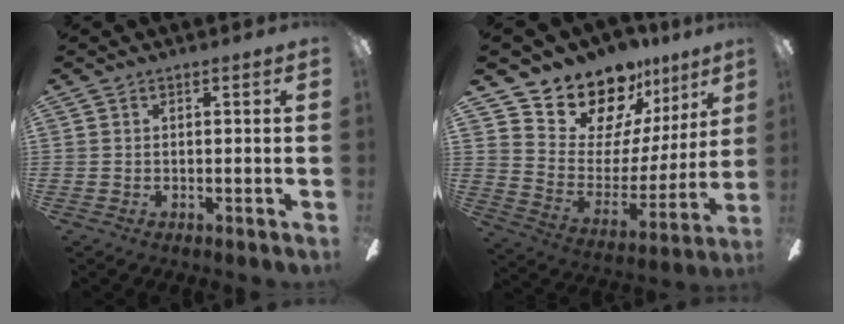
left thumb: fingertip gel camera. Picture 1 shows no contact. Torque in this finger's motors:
{"motor_torque": [0.59, 0.73, 1.15, -1.62, 0.24]}